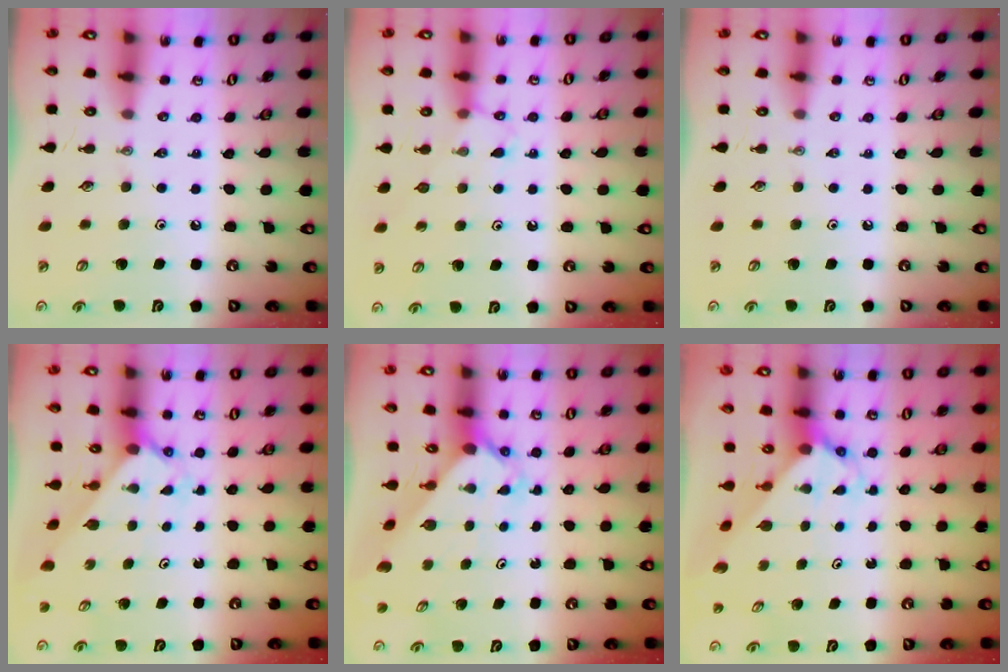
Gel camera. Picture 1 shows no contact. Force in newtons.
{"total": 6.9, "press": 6.9, "slide": 0.6}
{"total": 0.0}
{"total": 1.9, "press": 1.9, "slide": 0.2}
{"total": 2.5, "press": 2.5, "slide": 0.3}
{"total": 3.3, "press": 3.3, "slide": 0.3}